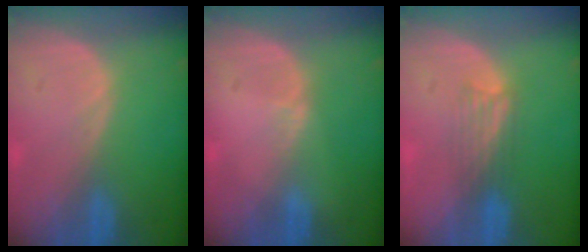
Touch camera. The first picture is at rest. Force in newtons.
{"total": 0.6, "press": 0.6, "slide": 0.2}
{"total": 3.1, "press": 2.9, "slide": 1.1}